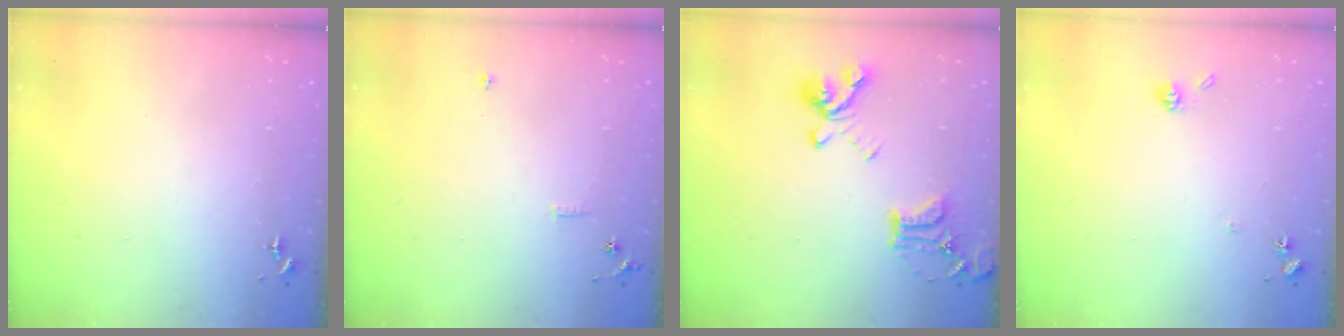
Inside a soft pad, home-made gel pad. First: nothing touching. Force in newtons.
{"total": 5.6, "press": 5.6, "slide": 0.6}
{"total": 18.0, "press": 17.9, "slide": 1.9}
{"total": 5.8, "press": 5.7, "slide": 1.1}